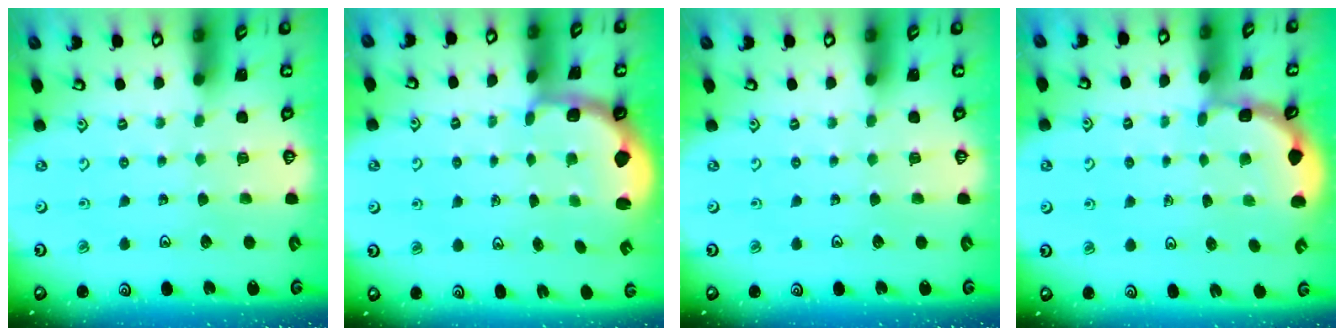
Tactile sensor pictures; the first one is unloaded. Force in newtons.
{"total": 2.4, "press": 1.1, "slide": 2.1}
{"total": 0.0}
{"total": 2.1, "press": 2.1, "slide": 0.1}